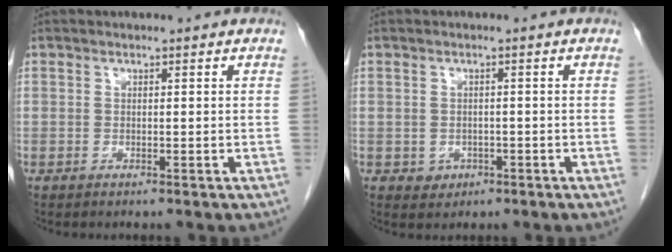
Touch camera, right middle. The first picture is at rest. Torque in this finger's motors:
{"motor_torque": [0.53, -0.12, -0.04, -0.01]}